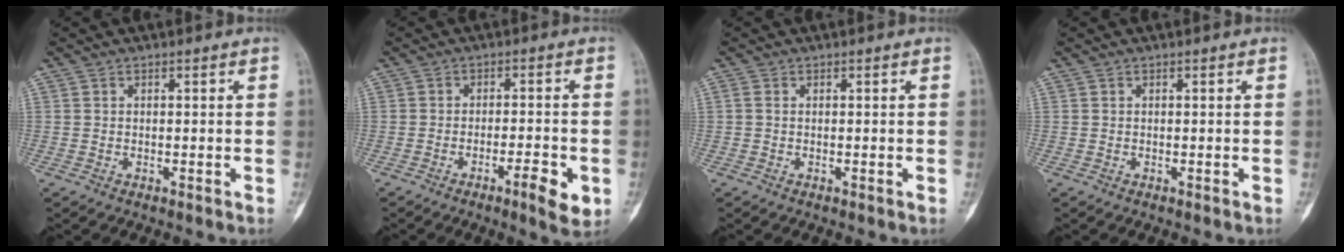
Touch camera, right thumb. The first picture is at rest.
{"total": 6.3, "force": [-2.6, 1.3, 5.5], "torque": [-0.082, 0.010, -0.036]}
{"total": 0.6, "force": [0.0, 0.4, 0.5], "torque": [-0.013, 0.000, 0.000]}
{"total": 0.0}